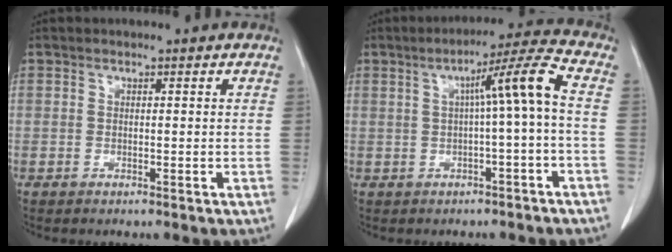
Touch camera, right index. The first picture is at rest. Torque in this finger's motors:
{"motor_torque": [0.75, 0.07, 0.31, 0.10]}